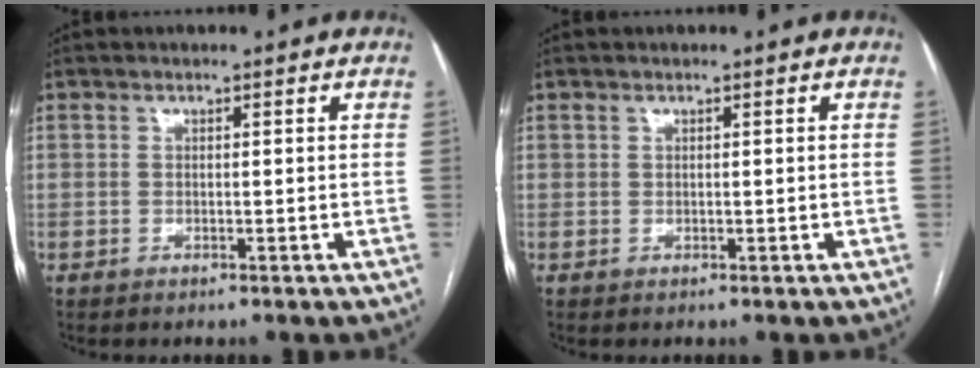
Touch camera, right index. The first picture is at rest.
{"total": 0.0}